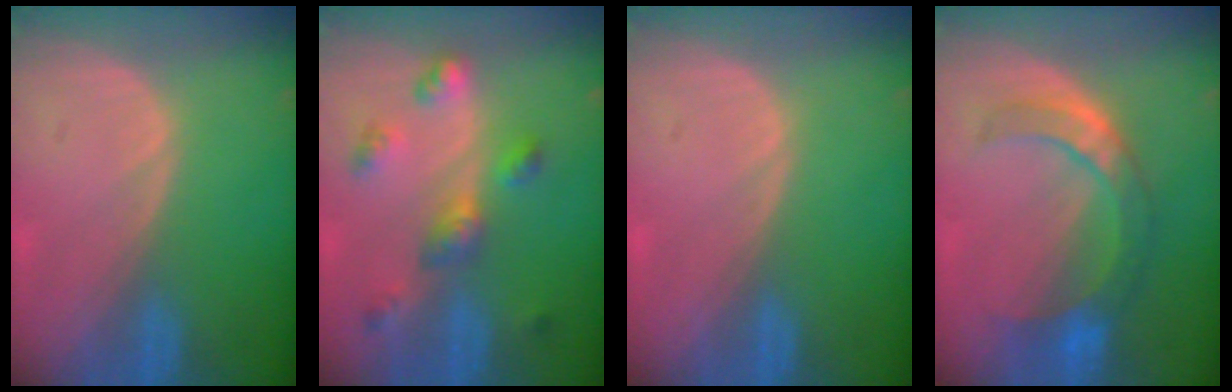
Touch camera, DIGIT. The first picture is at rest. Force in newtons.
{"total": 6.3, "press": 5.8, "slide": 2.4}
{"total": 0.0}
{"total": 7.4, "press": 7.2, "slide": 1.9}